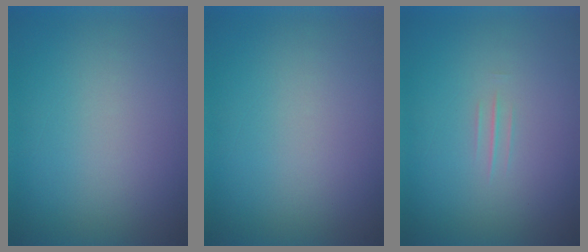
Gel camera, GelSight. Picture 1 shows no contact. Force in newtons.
{"total": 0.0}
{"total": 1.3}